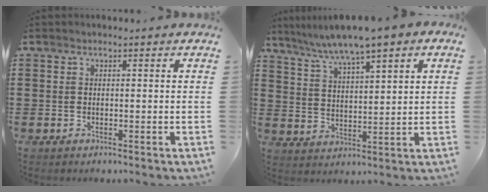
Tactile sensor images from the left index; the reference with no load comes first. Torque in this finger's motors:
{"motor_torque": [1.66, -0.48, 0.51, 0.21]}